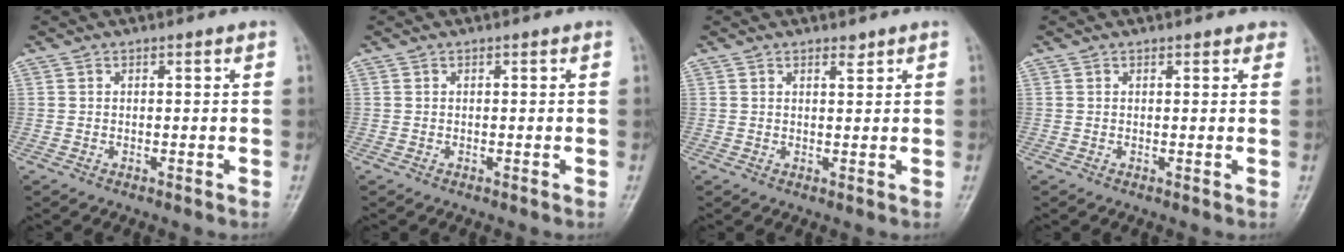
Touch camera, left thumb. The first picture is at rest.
{"total": 0.0}
{"total": 1.4, "force": [1.2, 0.5, 0.7], "torque": [-0.005, -0.009, 0.018]}
{"total": 1.8, "force": [1.5, 0.8, 0.7], "torque": [0.005, -0.002, 0.012]}